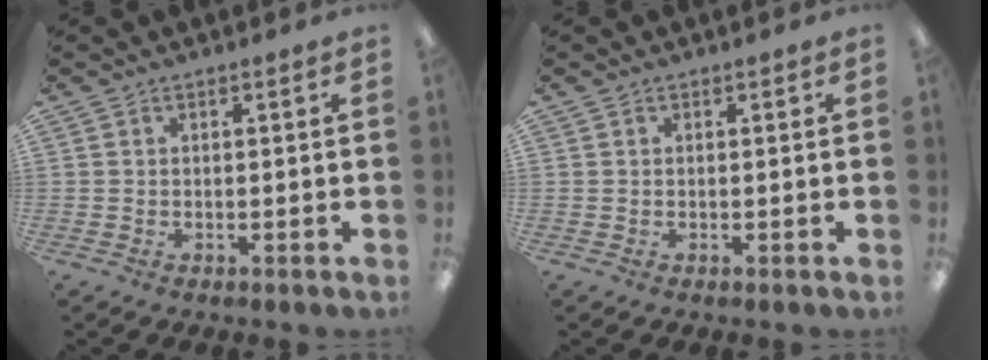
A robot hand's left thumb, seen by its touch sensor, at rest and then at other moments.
{"total": 0.0}